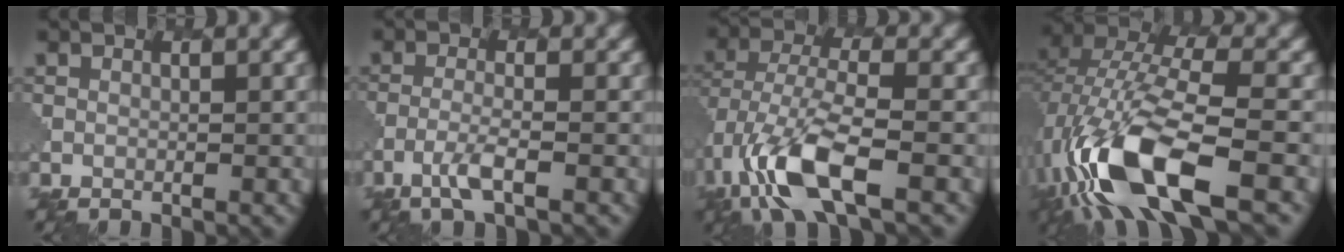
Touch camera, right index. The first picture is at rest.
{"total": 2.4, "force": [-1.4, 0.3, 2.0], "torque": [-0.044, 0.000, -0.036]}
{"total": 8.4, "force": [-3.7, 3.3, 6.8], "torque": [-0.149, -0.002, -0.076]}
{"total": 12.3, "force": [-5.4, 4.5, 10.0], "torque": [-0.216, -0.006, -0.100]}